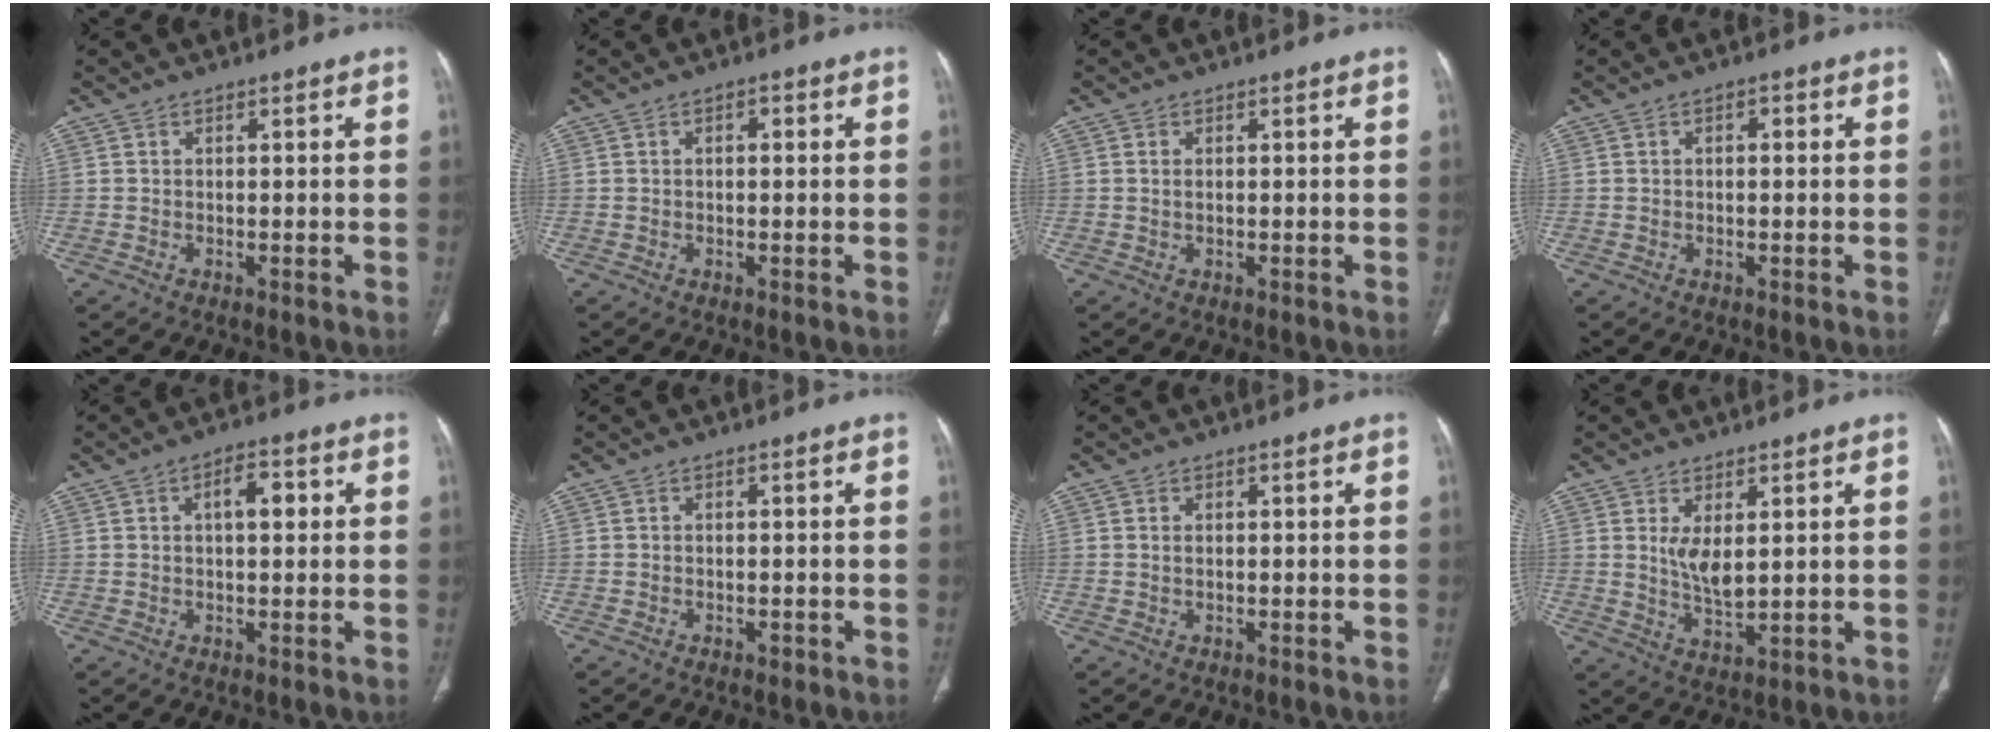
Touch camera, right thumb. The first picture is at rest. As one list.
[{"total": 1.6, "force": [0.3, 0.8, 1.3], "torque": [-0.022, 0.005, 0.003]}, {"total": 1.0, "force": [0.2, 0.5, 0.8], "torque": [-0.019, 0.000, 0.007]}, {"total": 1.6, "force": [0.3, 0.8, 1.4], "torque": [-0.022, 0.006, 0.003]}, {"total": 5.1, "force": [1.1, 2.4, 4.4], "torque": [-0.060, 0.009, 0.015]}, {"total": 0.7, "force": [-0.4, 0.5, 0.4], "torque": [-0.006, 0.000, -0.006]}, {"total": 0.8, "force": [0.2, 0.4, 0.6], "torque": [-0.016, 0.002, 0.006]}, {"total": 5.5, "force": [1.6, 2.2, 4.8], "torque": [-0.084, -0.025, 0.041]}]